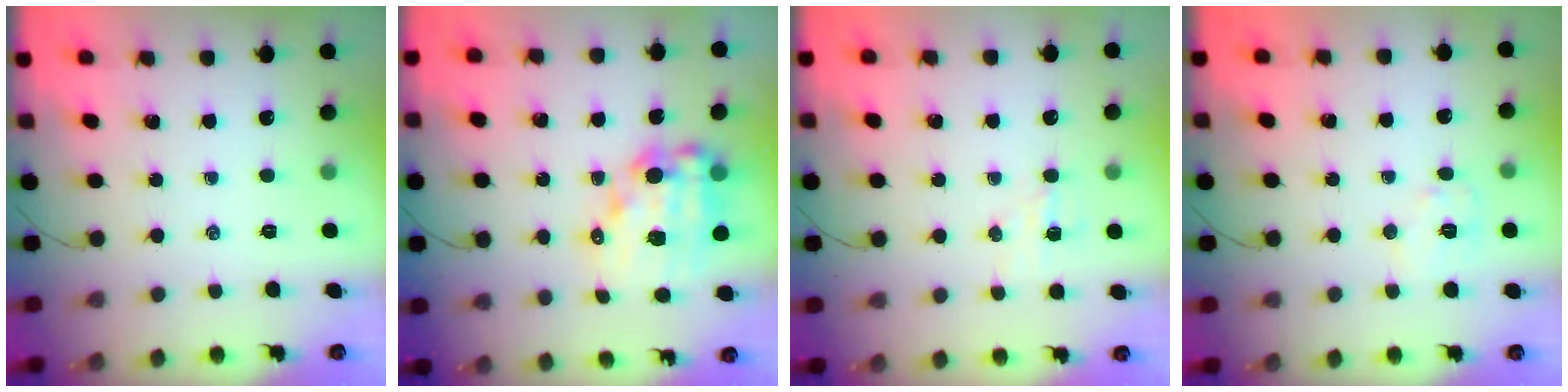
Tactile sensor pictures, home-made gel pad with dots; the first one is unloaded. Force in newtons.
{"total": 14.9, "press": 14.4, "slide": 3.6}
{"total": 3.7, "press": 3.5, "slide": 1.0}
{"total": 6.2, "press": 6.2, "slide": 0.6}